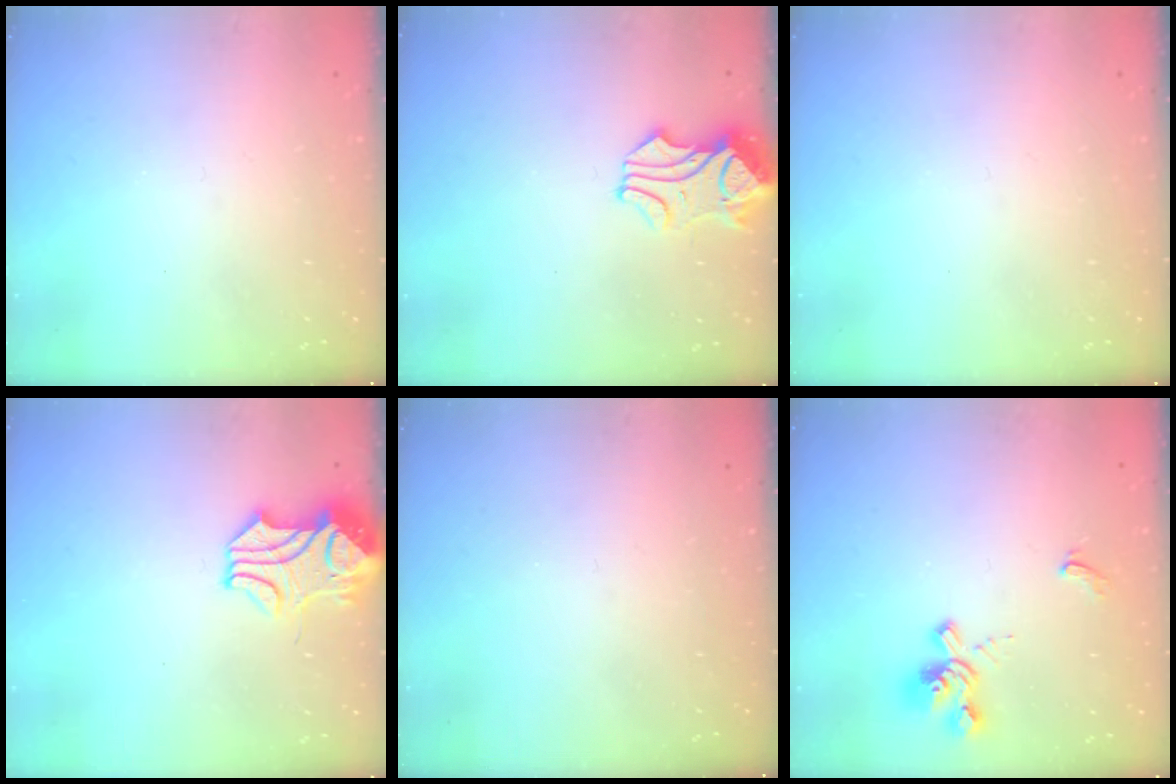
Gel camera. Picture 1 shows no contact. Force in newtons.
{"total": 1.2, "press": 0.1, "slide": 1.2}
{"total": 0.0}
{"total": 3.5, "press": 3.4, "slide": 1.0}
{"total": 0.0}
{"total": 2.1, "press": 1.6, "slide": 1.4}